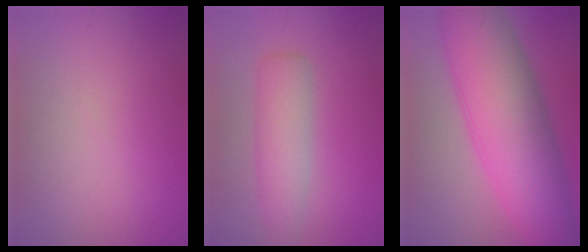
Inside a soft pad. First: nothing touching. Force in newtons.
{"total": 3.9, "press": 3.9, "slide": 0.1}
{"total": 12.3, "press": 12.3, "slide": 0.2}